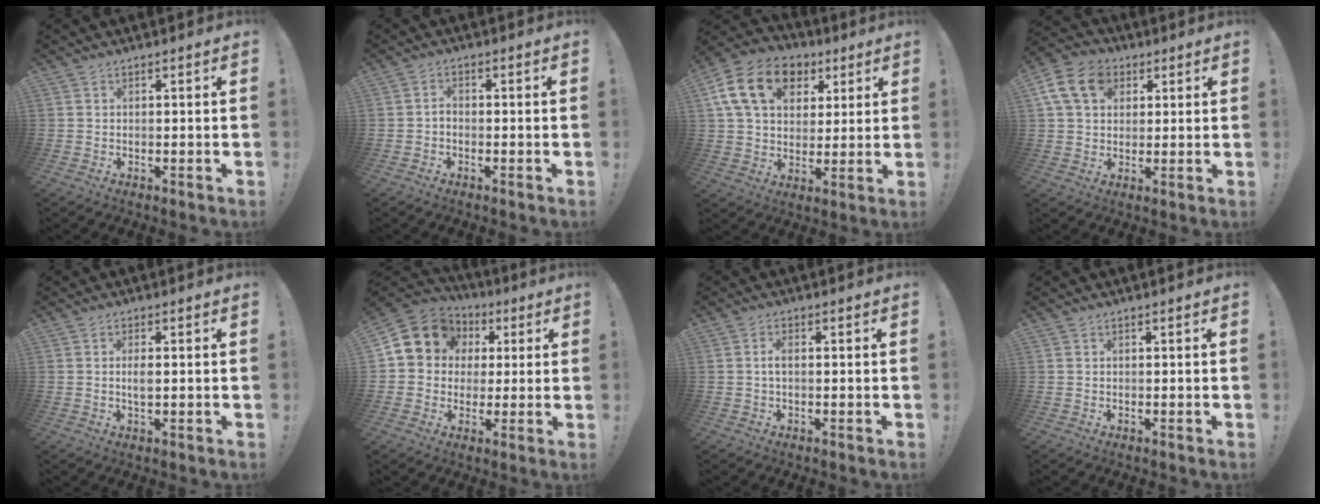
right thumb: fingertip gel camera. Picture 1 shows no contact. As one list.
[{"total": 1.7, "force": [-1.1, 0.7, 1.0], "torque": [-0.023, 0.008, -0.019]}, {"total": 18.1, "force": [7.0, 12.9, 10.6], "torque": [-0.166, -0.015, 0.132]}, {"total": 13.8, "force": [4.9, 10.4, 7.6], "torque": [-0.127, -0.007, 0.097]}, {"total": 2.5, "force": [0.2, 0.9, 2.4], "torque": [-0.038, -0.008, -0.003]}, {"total": 11.6, "force": [3.7, 10.2, 4.2], "torque": [-0.061, -0.014, 0.076]}, {"total": 2.2, "force": [-0.1, 0.8, 2.0], "torque": [-0.038, 0.005, -0.002]}, {"total": 0.0}]